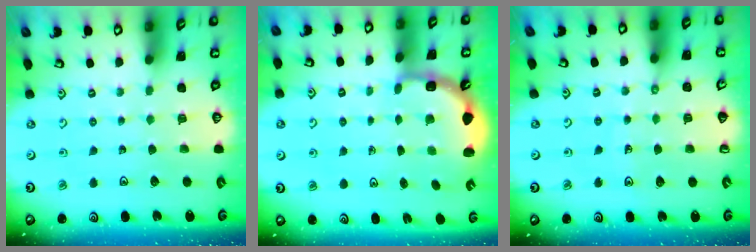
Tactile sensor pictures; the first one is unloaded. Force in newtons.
{"total": 3.2, "press": 2.6, "slide": 1.9}
{"total": 6.2, "press": 5.9, "slide": 1.7}